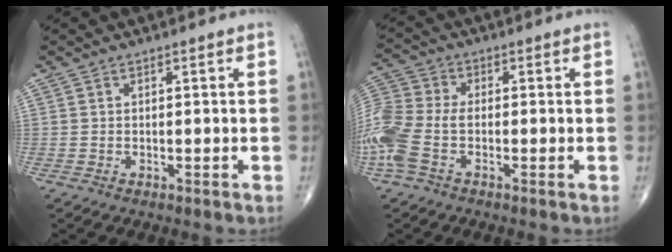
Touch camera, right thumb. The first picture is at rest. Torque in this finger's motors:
{"motor_torque": [0.18, 0.15, 0.64, 0.10, 0.08]}